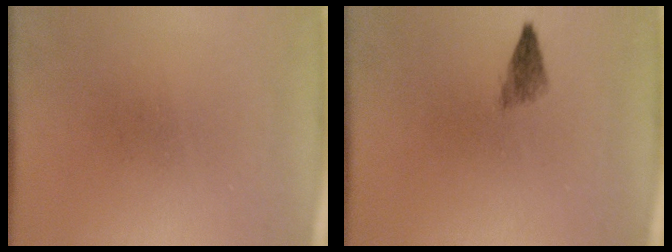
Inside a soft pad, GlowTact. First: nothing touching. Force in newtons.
{"total": 1.9}